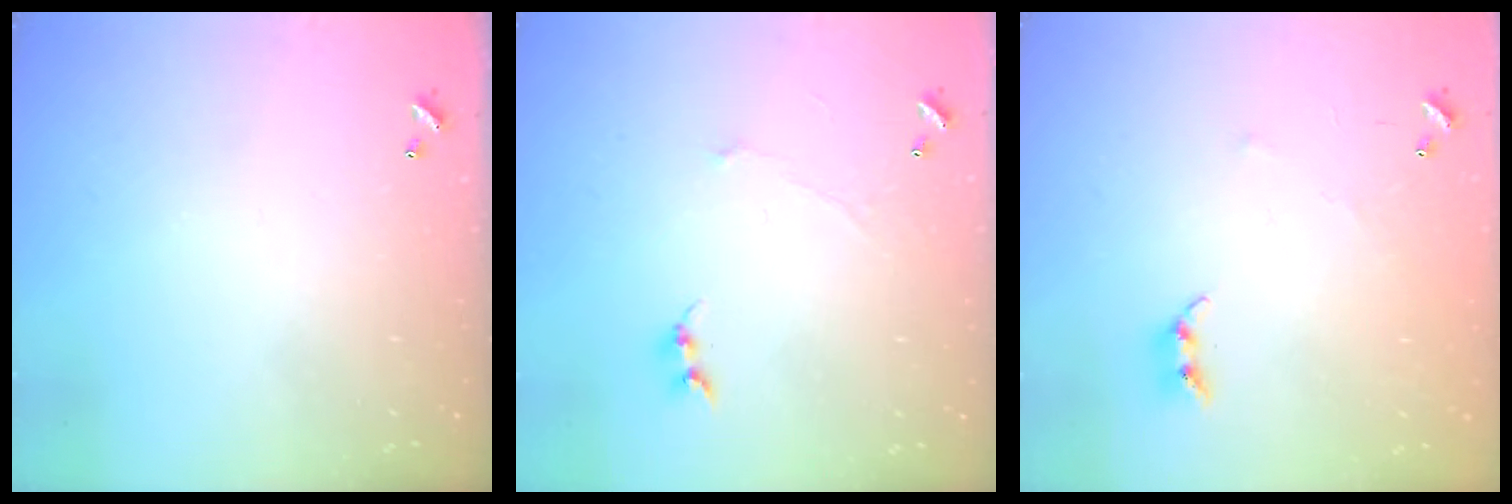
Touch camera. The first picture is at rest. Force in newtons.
{"total": 0.0}
{"total": 5.1, "press": 5.1, "slide": 0.5}